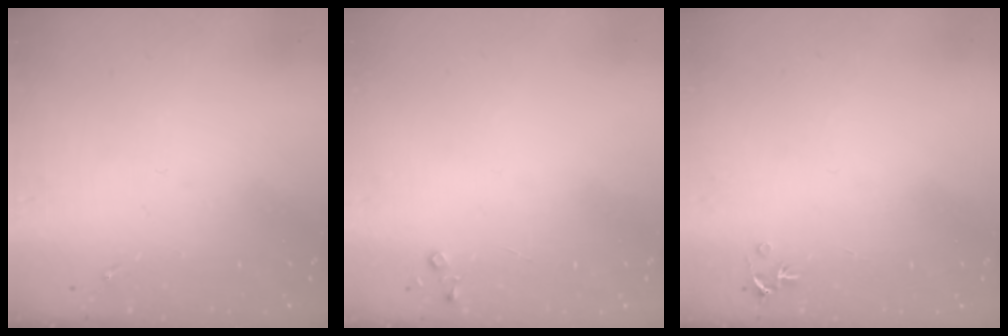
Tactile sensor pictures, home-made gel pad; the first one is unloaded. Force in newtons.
{"total": 3.6, "press": 3.6, "slide": 0.4}
{"total": 3.5, "press": 3.5, "slide": 0.4}